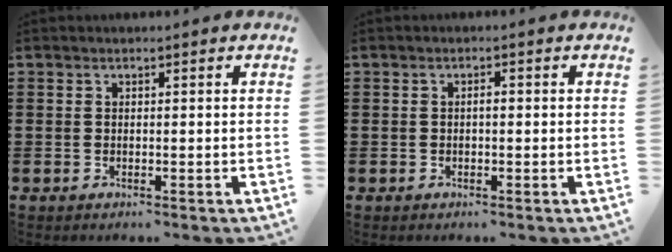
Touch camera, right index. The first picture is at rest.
{"total": 0.9, "force": [-0.1, 0.3, 0.8], "torque": [-0.016, -0.002, -0.002]}